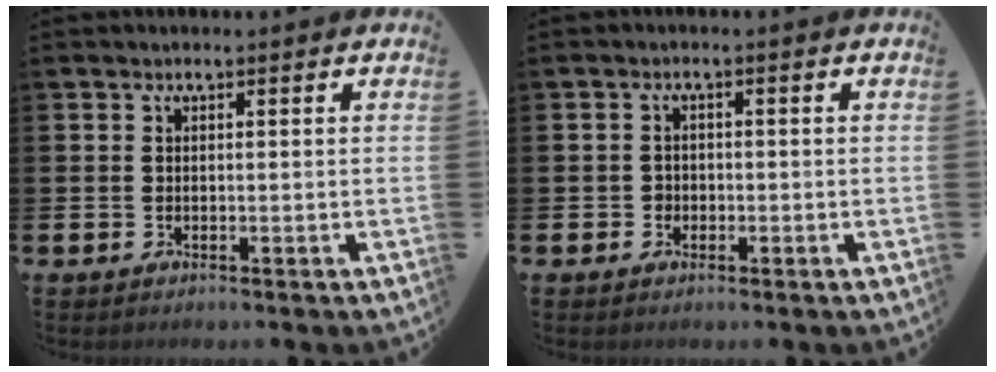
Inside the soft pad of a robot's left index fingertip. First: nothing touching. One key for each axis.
{"total": 1.4, "fx": -0.5, "fy": 1.3, "fz": 0.1, "tx": 0.001, "ty": 0.003, "tz": -0.015}